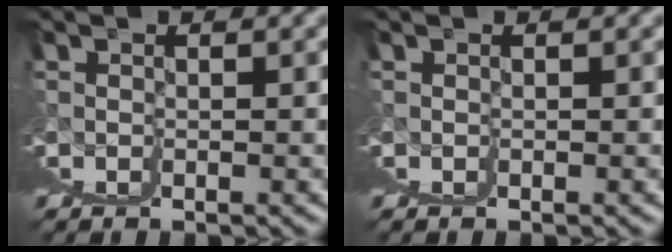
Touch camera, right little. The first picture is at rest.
{"total": 0.0}